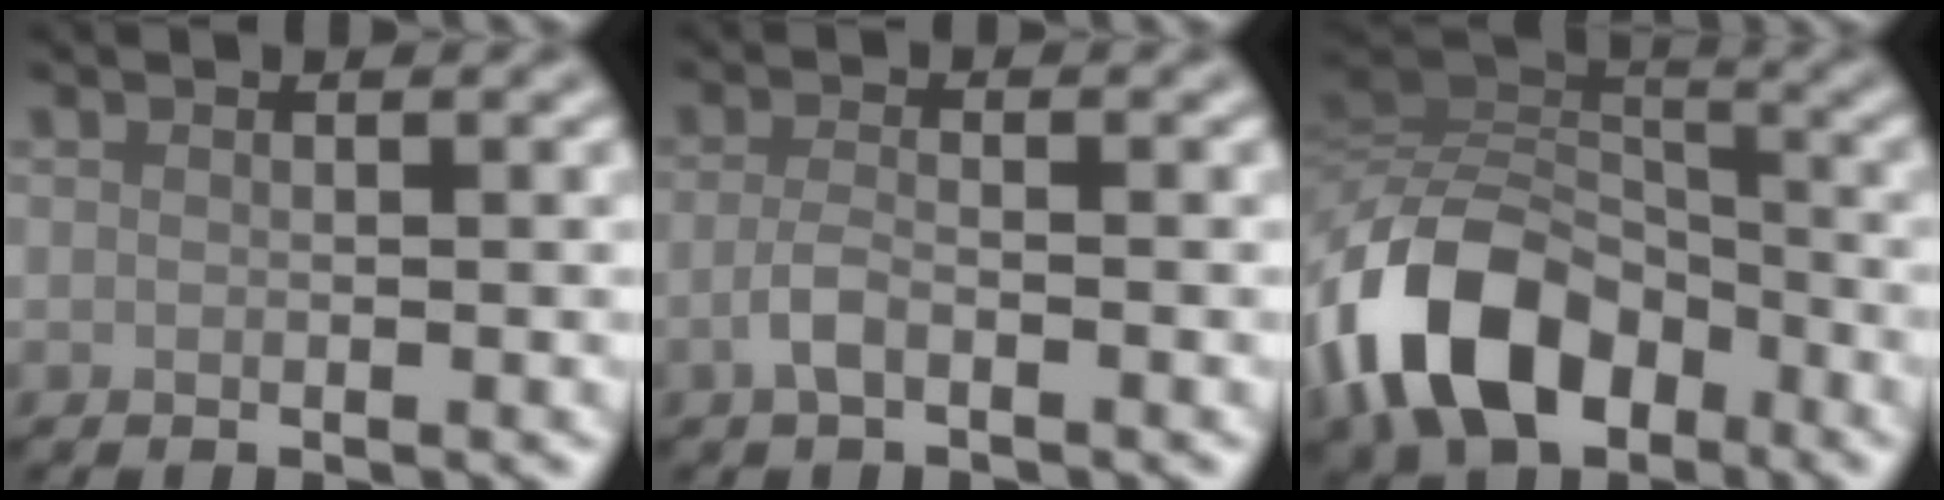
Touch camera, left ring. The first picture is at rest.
{"total": 1.8, "force": [-0.9, 0.6, 1.5], "torque": [-0.032, 0.001, -0.022]}
{"total": 11.5, "force": [-5.8, 7.1, 6.9], "torque": [-0.130, 0.006, -0.124]}